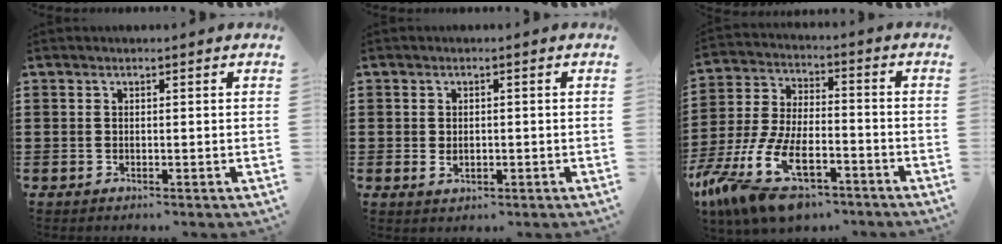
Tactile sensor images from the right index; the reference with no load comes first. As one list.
[{"total": 1.3, "force": [-0.1, 0.8, 1.0], "torque": [-0.021, 0.004, -0.001]}, {"total": 14.1, "force": [-8.8, 5.7, 9.4], "torque": [-0.210, 0.021, -0.161]}]